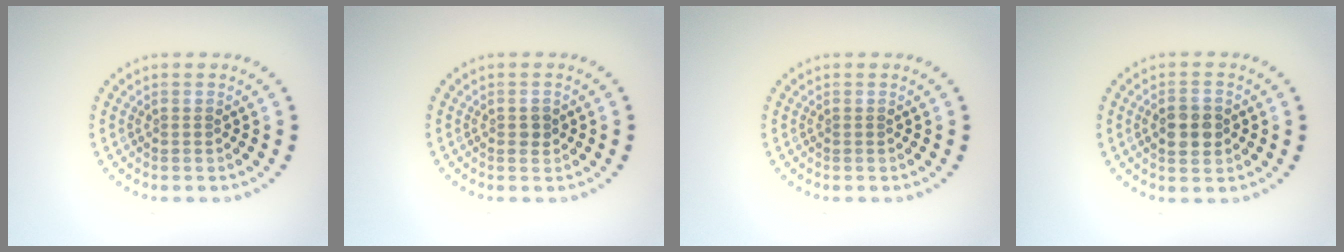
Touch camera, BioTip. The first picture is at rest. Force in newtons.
{"total": 1.0, "press": 1.0, "slide": 0.1}
{"total": 0.0}
{"total": 3.4, "press": 3.3, "slide": 0.3}